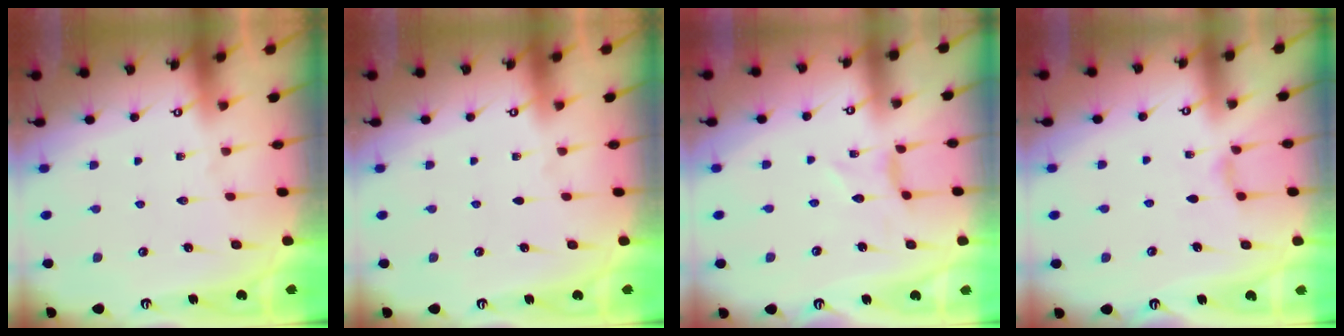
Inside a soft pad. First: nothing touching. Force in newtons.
{"total": 0.0}
{"total": 0.0}
{"total": 2.3, "press": 2.2, "slide": 0.5}